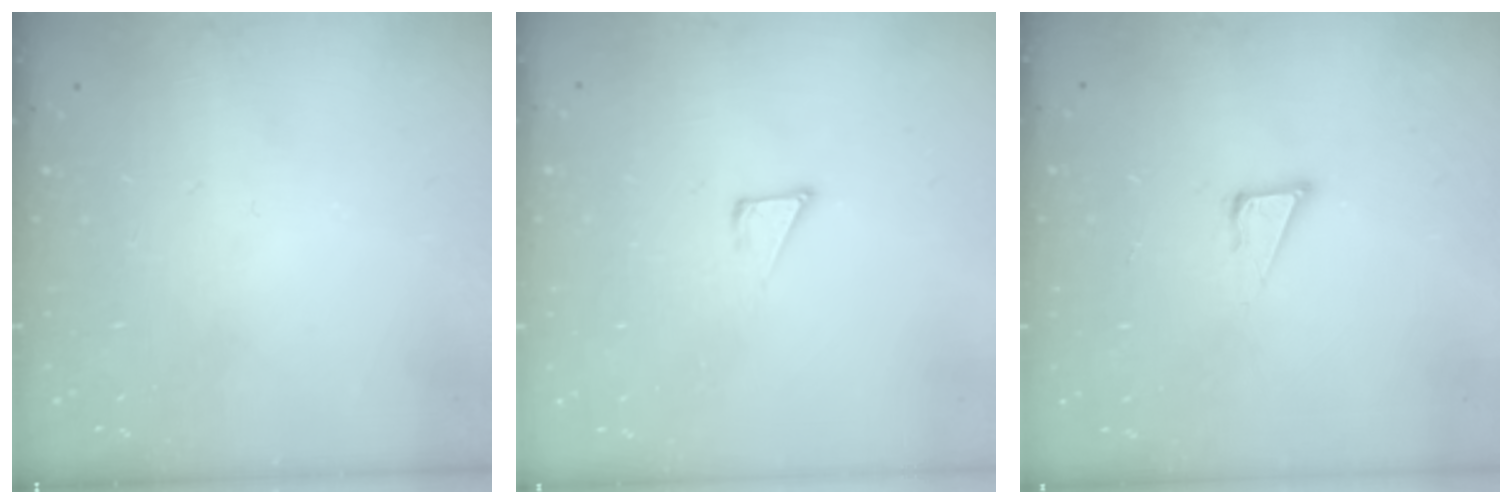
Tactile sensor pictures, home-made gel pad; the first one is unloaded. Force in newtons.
{"total": 4.3, "press": 4.3, "slide": 0.1}
{"total": 6.4, "press": 5.8, "slide": 2.6}